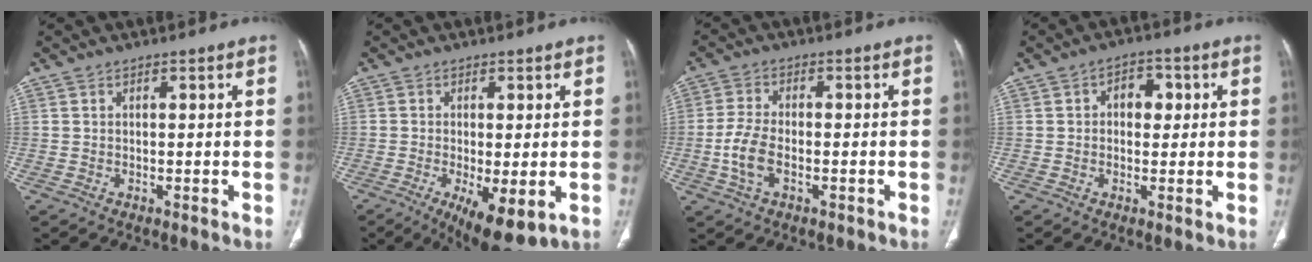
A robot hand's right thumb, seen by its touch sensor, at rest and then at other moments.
{"total": 9.8, "force": [-3.3, 3.3, 8.6], "torque": [-0.136, -0.018, -0.046]}
{"total": 6.3, "force": [-1.7, 3.4, 5.1], "torque": [-0.113, 0.010, -0.034]}
{"total": 5.1, "force": [0.9, 3.6, 3.4], "torque": [-0.018, 0.005, 0.007]}